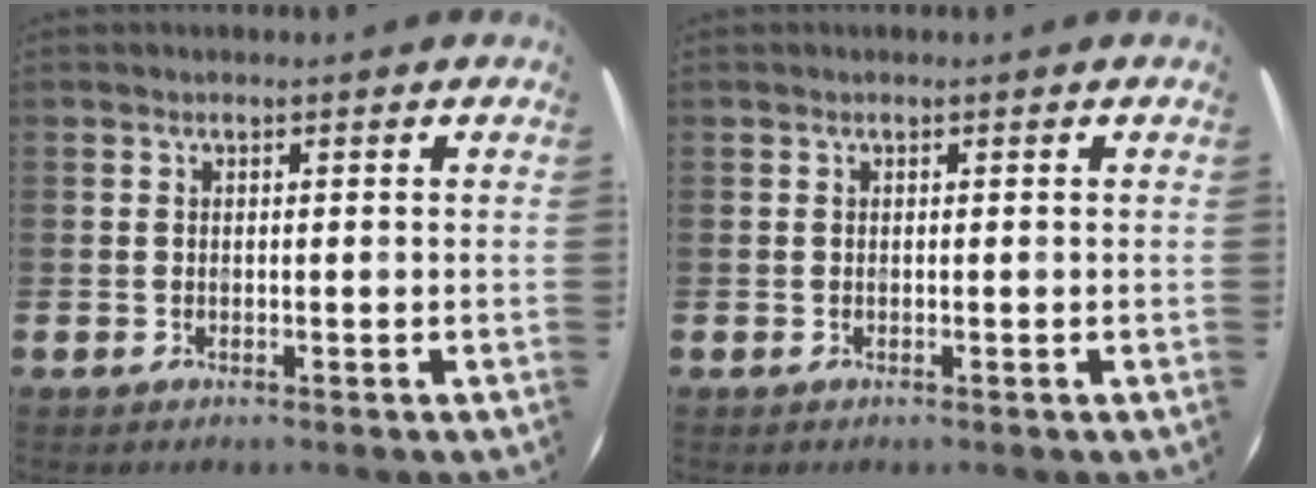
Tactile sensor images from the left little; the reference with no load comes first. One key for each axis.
{"total": 0.0}